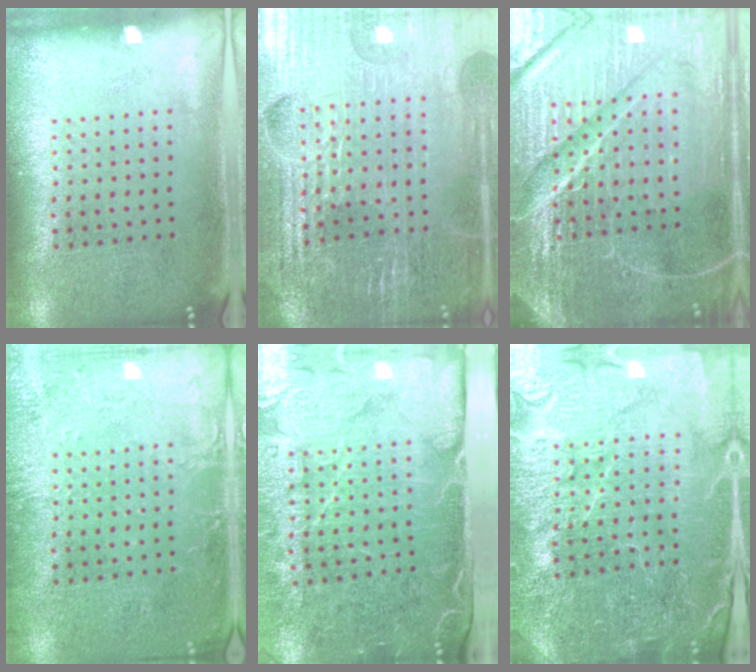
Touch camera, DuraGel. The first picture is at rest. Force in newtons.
{"total": 3.7, "press": 3.6, "slide": 0.7}
{"total": 6.5, "press": 5.8, "slide": 3.0}
{"total": 2.5, "press": 2.5, "slide": 0.3}
{"total": 4.9, "press": 4.1, "slide": 2.7}
{"total": 5.3, "press": 4.9, "slide": 2.1}